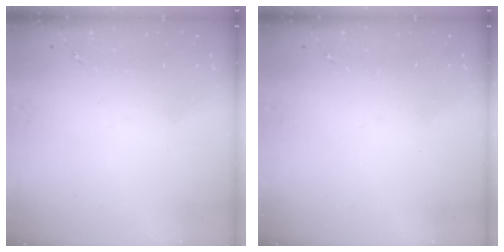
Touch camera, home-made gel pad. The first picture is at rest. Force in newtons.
{"total": 0.0}